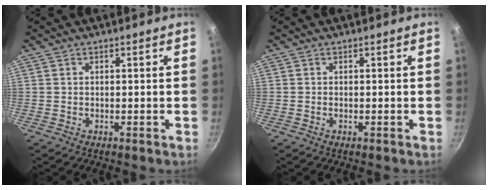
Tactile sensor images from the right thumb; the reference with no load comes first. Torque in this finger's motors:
{"motor_torque": [-0.47, -0.01, -0.27, 0.24, 0.00]}